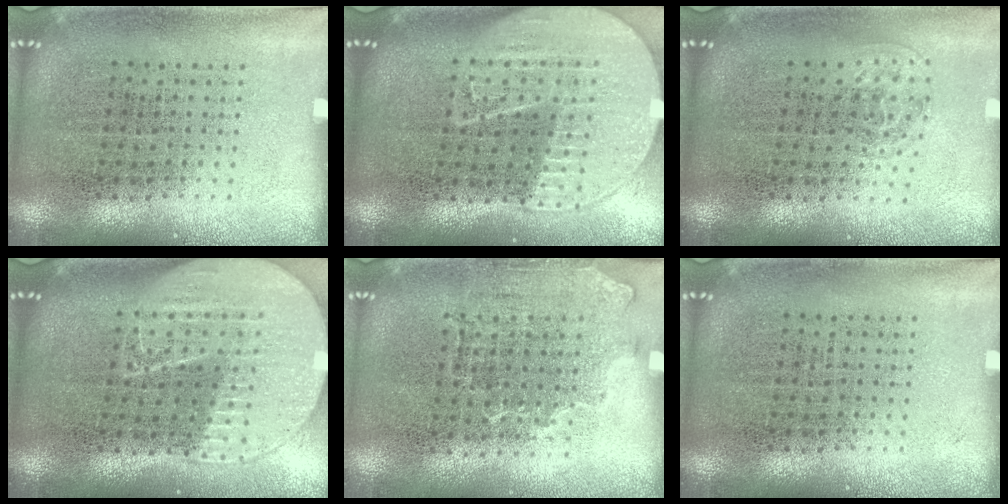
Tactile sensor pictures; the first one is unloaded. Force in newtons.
{"total": 2.1, "press": 1.9, "slide": 1.0}
{"total": 1.1, "press": 0.7, "slide": 0.8}
{"total": 2.2, "press": 1.9, "slide": 1.0}
{"total": 1.4, "press": 1.1, "slide": 0.8}
{"total": 0.0}